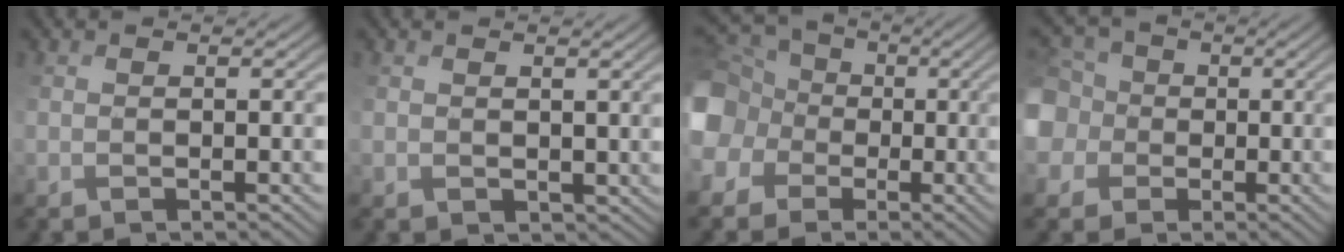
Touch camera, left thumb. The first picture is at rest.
{"total": 2.2, "force": [0.7, 2.0, 0.7], "torque": [-0.026, -0.005, 0.018]}
{"total": 14.0, "force": [-0.9, 12.8, 5.5], "torque": [-0.204, 0.006, -0.052]}
{"total": 7.9, "force": [0.1, 7.4, 2.9], "torque": [-0.122, -0.001, -0.010]}